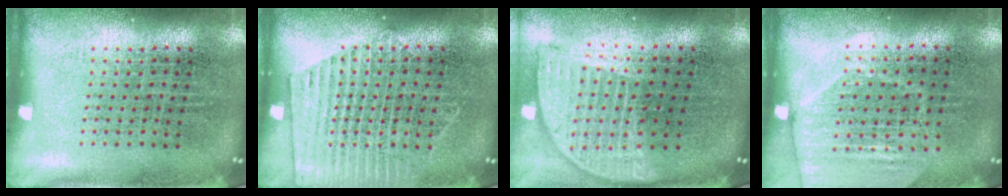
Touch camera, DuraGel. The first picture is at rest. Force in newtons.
{"total": 2.3, "press": 2.3, "slide": 0.4}
{"total": 1.9, "press": 1.5, "slide": 1.1}
{"total": 1.8, "press": 1.7, "slide": 0.5}